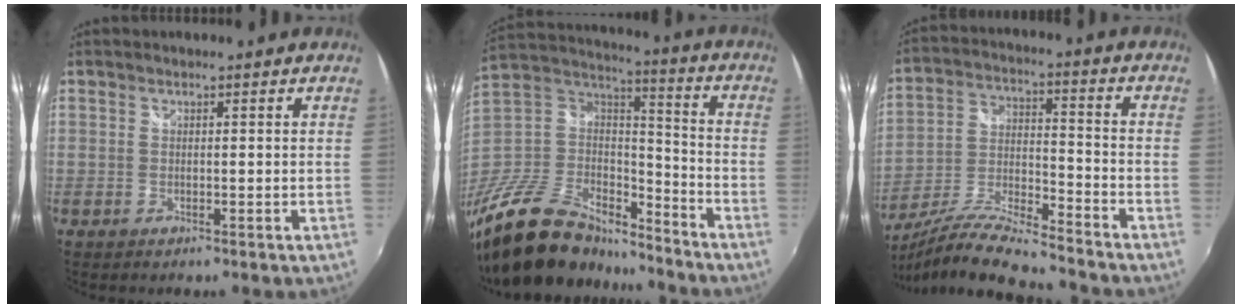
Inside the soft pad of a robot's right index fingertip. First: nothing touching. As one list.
[{"total": 27.3, "force": [-20.8, 12.3, 12.7], "torque": [-0.278, 0.011, -0.346]}, {"total": 10.8, "force": [-10.0, -0.5, 4.2], "torque": [-0.088, -0.007, -0.192]}]